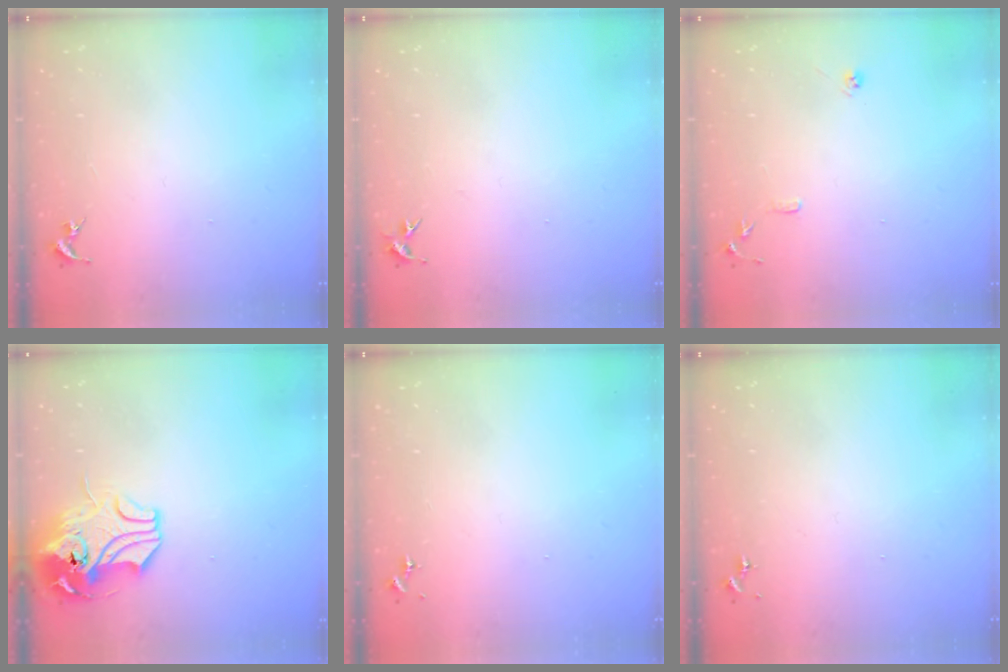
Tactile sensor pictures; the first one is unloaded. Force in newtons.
{"total": 3.6, "press": 3.5, "slide": 0.4}
{"total": 7.9, "press": 7.9, "slide": 0.8}
{"total": 12.0, "press": 11.8, "slide": 2.2}
{"total": 0.0}
{"total": 0.0}